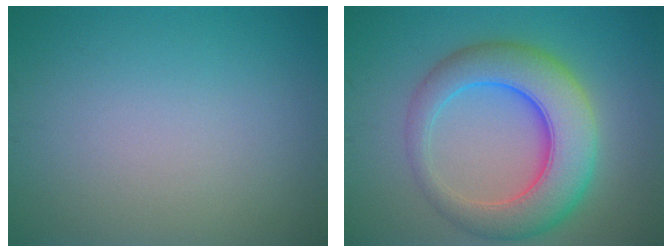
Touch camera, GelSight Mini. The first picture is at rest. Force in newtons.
{"total": 8.6, "press": 8.6, "slide": 0.0}